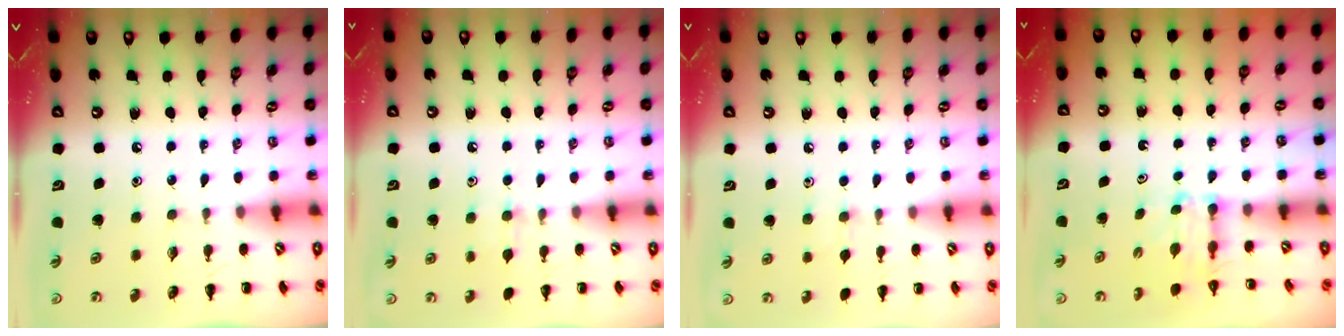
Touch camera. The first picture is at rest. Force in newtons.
{"total": 6.6, "press": 6.3, "slide": 1.9}
{"total": 4.7, "press": 4.4, "slide": 1.7}
{"total": 2.7, "press": 2.5, "slide": 1.1}